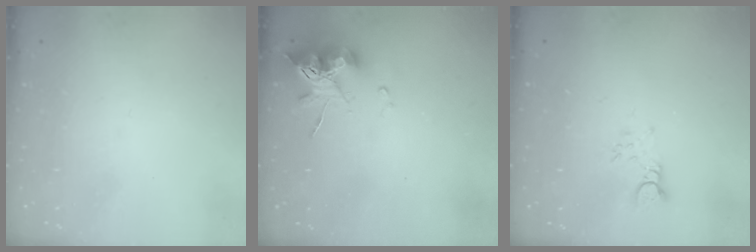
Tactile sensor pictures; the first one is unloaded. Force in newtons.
{"total": 10.7, "press": 10.6, "slide": 1.5}
{"total": 3.3, "press": 3.3, "slide": 0.2}